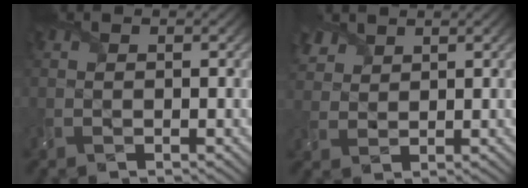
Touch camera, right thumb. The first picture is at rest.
{"total": 3.5, "force": [2.6, 2.0, 1.0], "torque": [-0.036, 0.006, 0.057]}